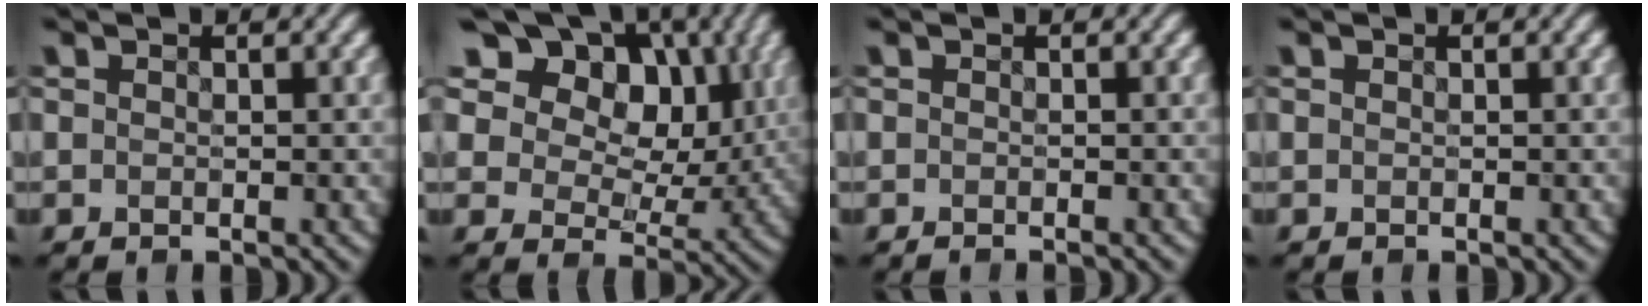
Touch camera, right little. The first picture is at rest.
{"total": 15.1, "force": [8.2, 9.2, 8.6], "torque": [-0.168, 0.046, 0.114]}
{"total": 0.6, "force": [-0.5, -0.1, 0.2], "torque": [-0.005, -0.006, -0.012]}
{"total": 0.0}